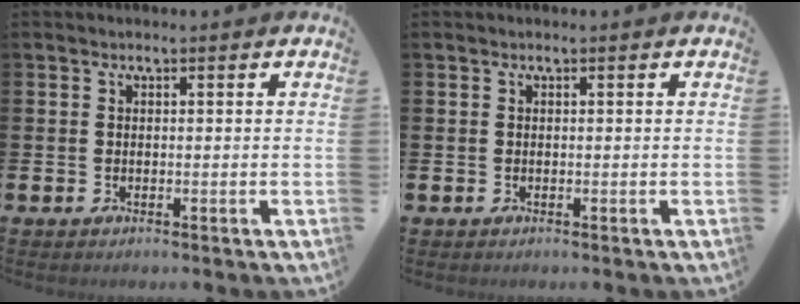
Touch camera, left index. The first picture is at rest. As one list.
[{"total": 0.0}]